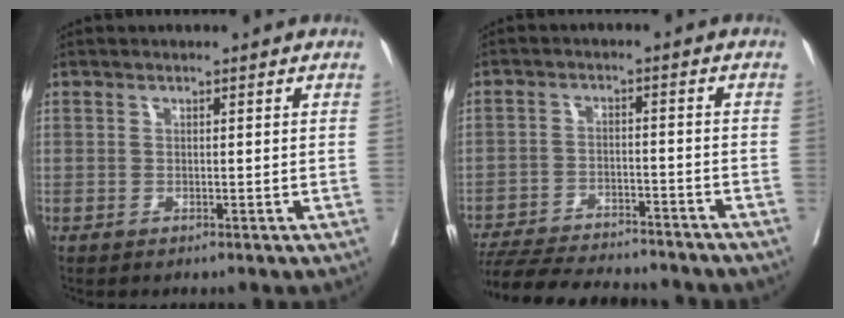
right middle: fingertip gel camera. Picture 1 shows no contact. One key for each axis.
{"total": 18.0, "fx": -16.3, "fy": 2.8, "fz": 6.9, "tx": -0.143, "ty": -0.024, "tz": -0.235}